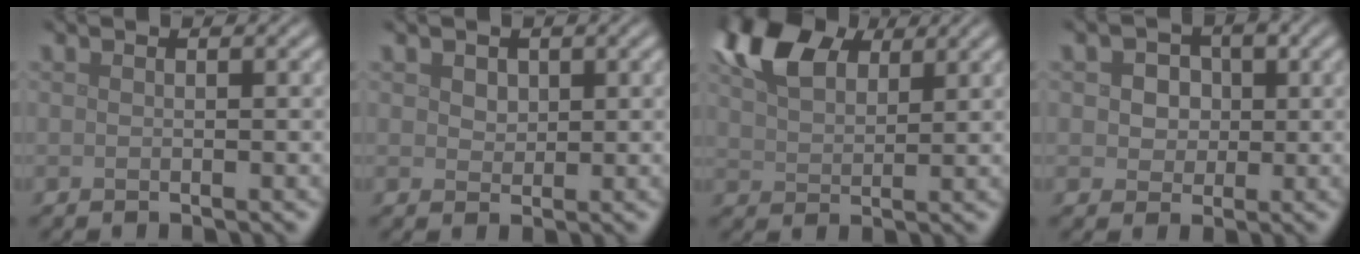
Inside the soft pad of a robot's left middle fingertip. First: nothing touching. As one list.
[{"total": 1.3, "force": [0.7, 1.0, 0.4], "torque": [-0.011, -0.003, 0.012]}, {"total": 8.5, "force": [5.1, 4.5, 5.1], "torque": [-0.119, 0.024, 0.089]}, {"total": 3.9, "force": [1.1, 3.2, 1.9], "torque": [-0.024, 0.011, 0.002]}]